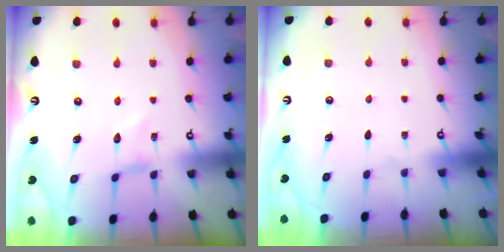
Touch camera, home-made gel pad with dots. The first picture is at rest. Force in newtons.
{"total": 0.0}